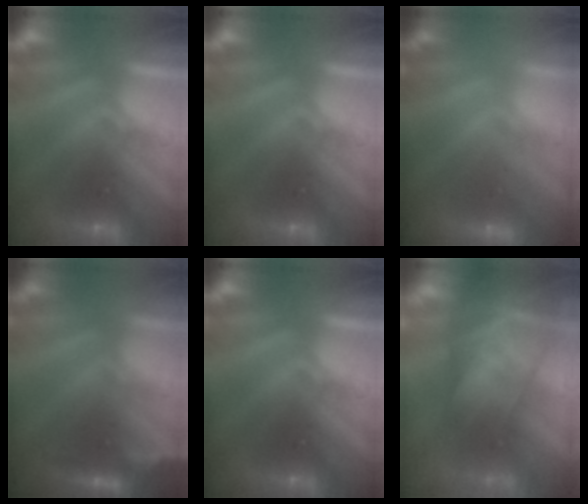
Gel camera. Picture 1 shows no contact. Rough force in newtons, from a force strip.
{"total": 0.0}
{"total": 2.3}
{"total": 2.4}
{"total": 0.0}
{"total": 7.7}